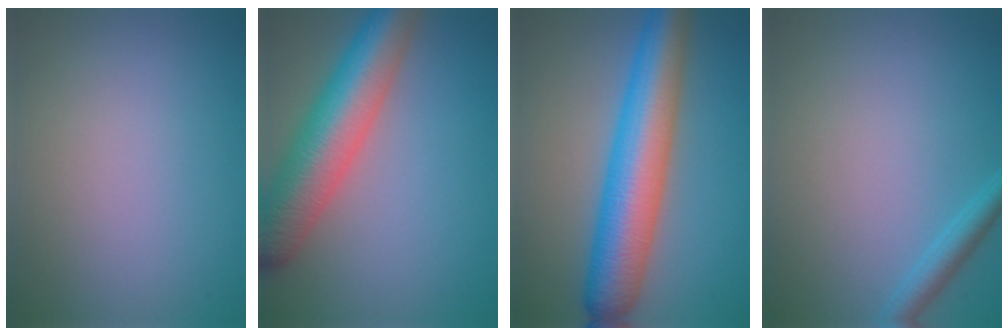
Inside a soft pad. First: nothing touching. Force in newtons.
{"total": 9.3, "press": 9.3, "slide": 0.5}
{"total": 9.6, "press": 9.6, "slide": 0.2}
{"total": 2.0, "press": 2.0, "slide": 0.2}